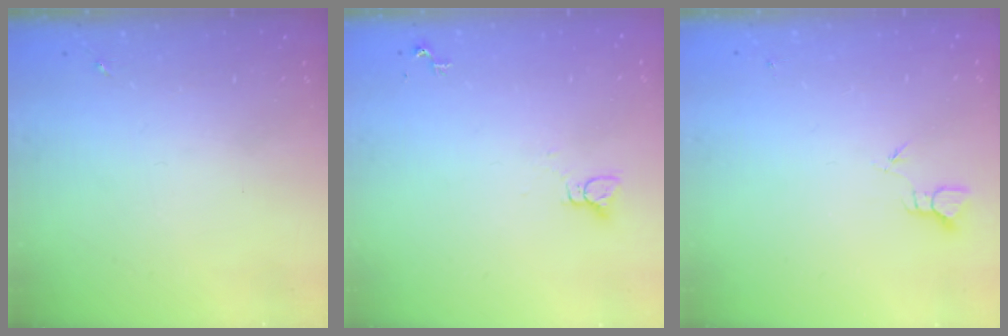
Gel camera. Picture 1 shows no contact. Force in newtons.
{"total": 2.2, "press": 2.2, "slide": 0.1}
{"total": 2.3, "press": 2.3, "slide": 0.1}